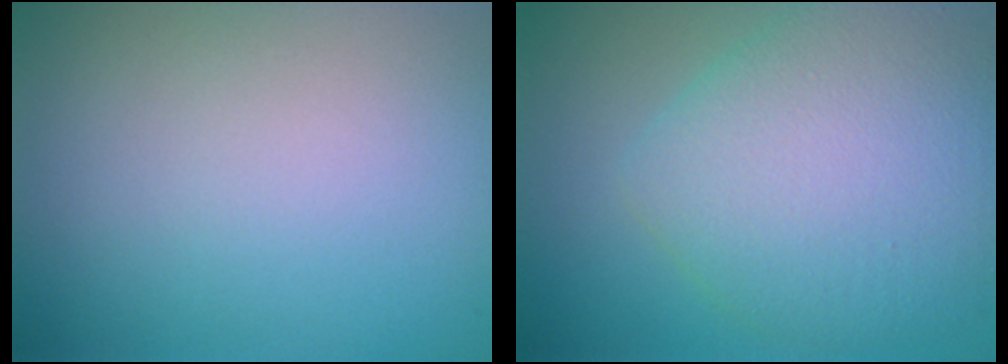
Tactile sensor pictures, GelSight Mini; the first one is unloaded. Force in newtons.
{"total": 7.0, "press": 7.0, "slide": 0.2}